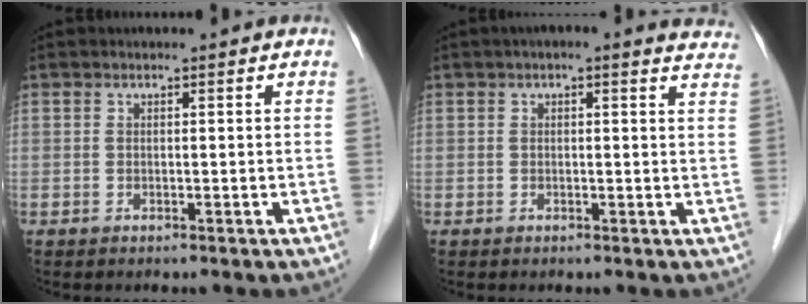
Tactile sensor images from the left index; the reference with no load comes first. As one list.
[{"total": 7.8, "force": [6.5, 1.8, 4.0], "torque": [-0.038, 0.007, 0.056]}]